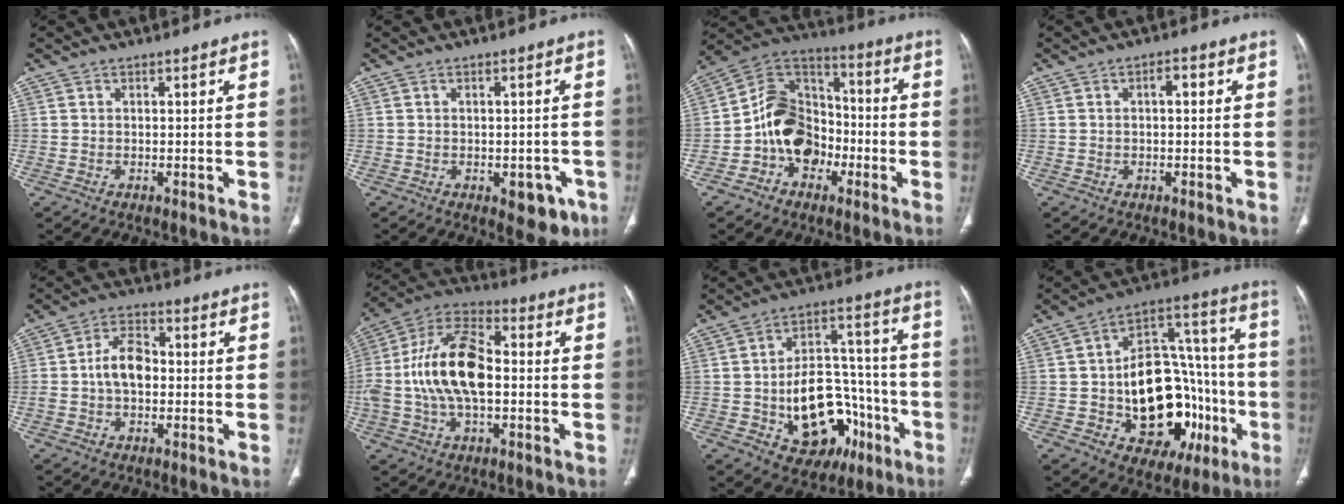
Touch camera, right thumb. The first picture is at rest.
{"total": 5.8, "force": [-2.5, 3.1, 4.2], "torque": [-0.024, 0.005, -0.023]}
{"total": 15.2, "force": [-4.4, 11.8, 8.5], "torque": [-0.110, 0.059, -0.086]}
{"total": 2.0, "force": [0.3, 1.0, 1.7], "torque": [-0.023, 0.008, 0.001]}
{"total": 7.2, "force": [-0.5, 4.6, 5.6], "torque": [-0.095, 0.021, -0.018]}
{"total": 17.9, "force": [-0.8, 9.4, 15.2], "torque": [-0.305, 0.033, -0.021]}
{"total": 20.8, "force": [-7.2, 13.5, 14.1], "torque": [-0.167, 0.054, -0.088]}
{"total": 28.0, "force": [-7.0, 16.9, 21.2], "torque": [-0.271, 0.044, -0.081]}